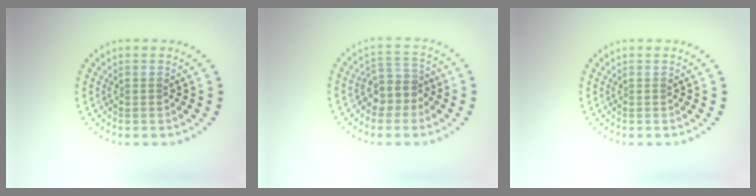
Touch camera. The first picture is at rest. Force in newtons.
{"total": 2.8, "press": 2.5, "slide": 1.3}
{"total": 0.0}